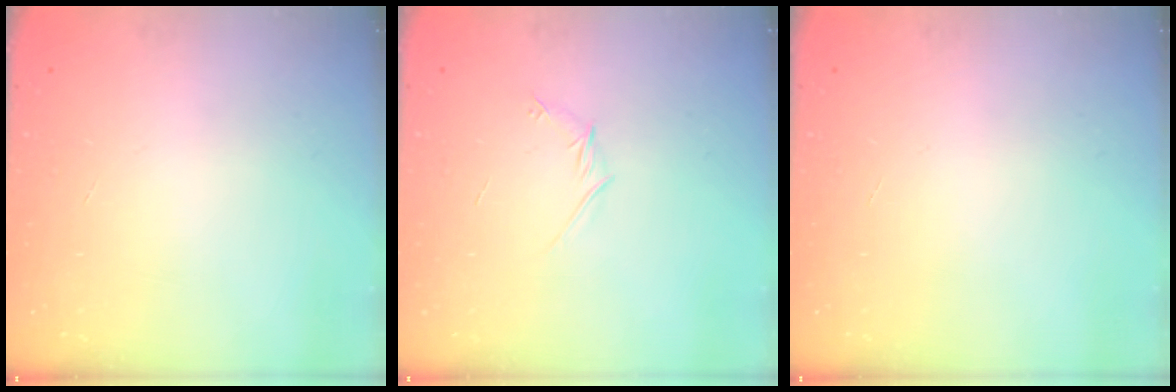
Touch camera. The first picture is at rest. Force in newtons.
{"total": 4.1, "press": 3.9, "slide": 1.2}
{"total": 0.0}